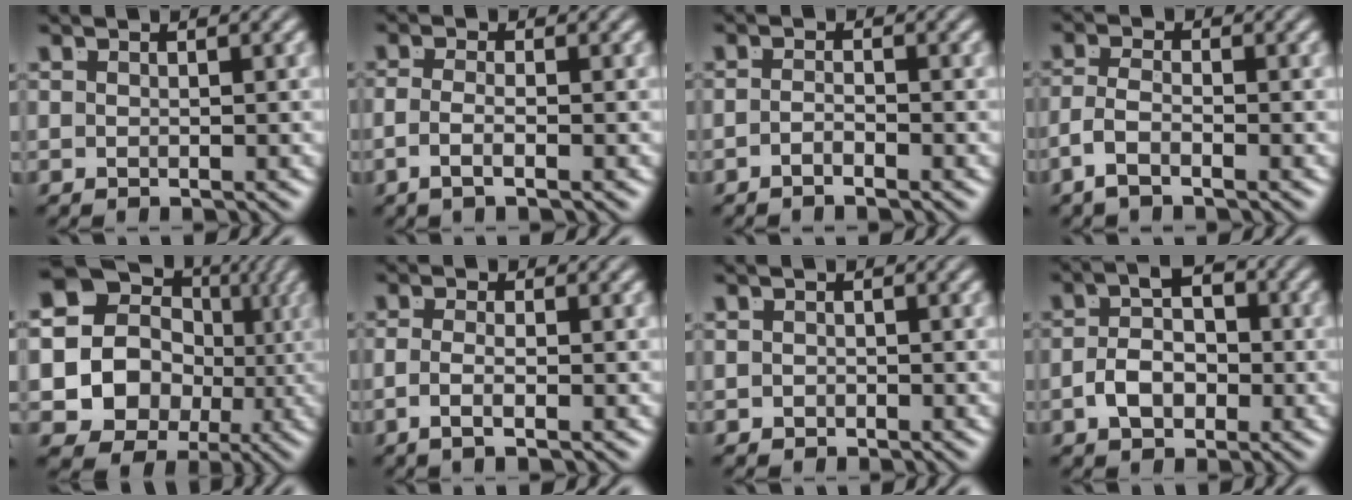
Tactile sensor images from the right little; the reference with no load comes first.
{"total": 2.3, "force": [-1.2, -0.1, 2.0], "torque": [-0.044, -0.015, -0.014]}
{"total": 1.8, "force": [-1.6, -0.5, 0.7], "torque": [-0.012, -0.008, -0.028]}
{"total": 2.7, "force": [-1.6, 1.2, 1.9], "torque": [-0.050, -0.017, -0.023]}
{"total": 18.0, "force": [0.2, 16.1, 8.1], "torque": [-0.231, -0.068, 0.006]}
{"total": 2.3, "force": [-1.2, -0.3, 2.0], "torque": [-0.043, -0.014, -0.014]}
{"total": 0.6, "force": [-0.5, -0.1, -0.2], "torque": [0.003, -0.011, -0.002]}
{"total": 4.3, "force": [-0.7, 2.4, 3.5], "torque": [-0.048, 0.000, -0.012]}